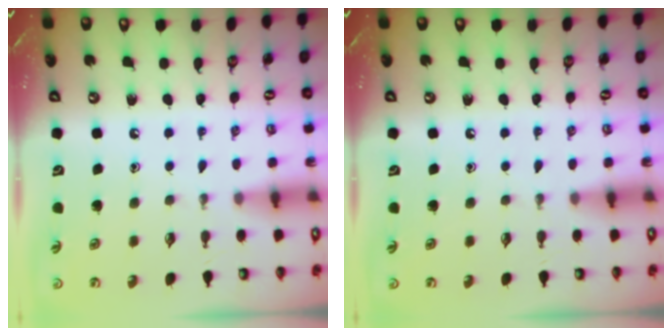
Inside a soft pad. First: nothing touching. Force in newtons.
{"total": 0.0}